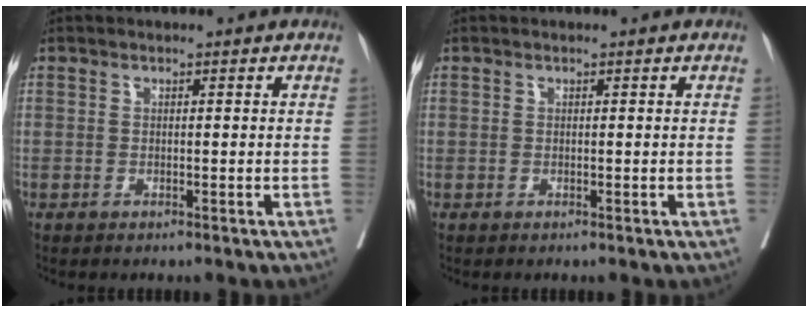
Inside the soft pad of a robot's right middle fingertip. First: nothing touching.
{"total": 0.0}